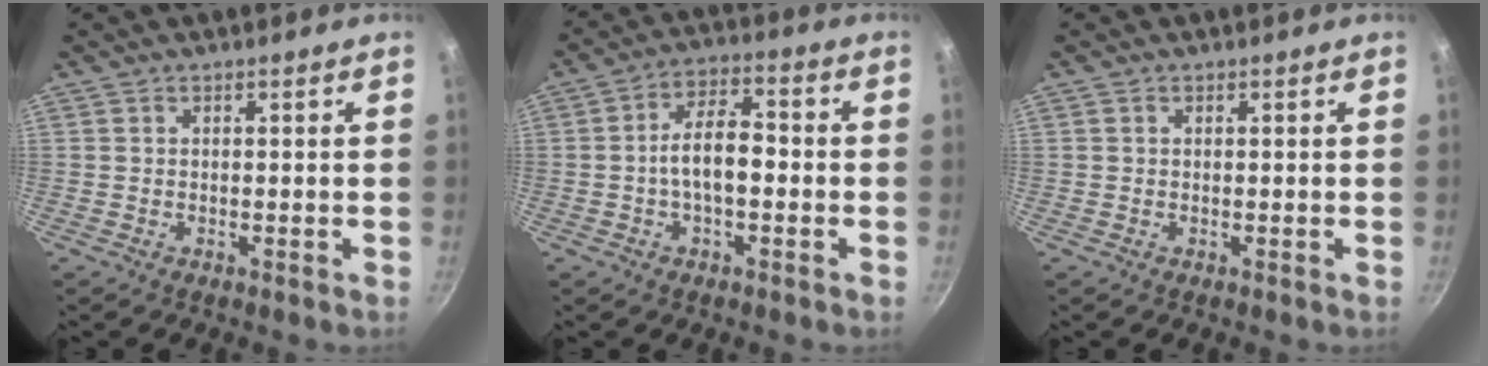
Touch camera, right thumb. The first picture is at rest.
{"total": 8.3, "force": [-1.1, 4.2, 7.1], "torque": [-0.108, 0.033, -0.025]}
{"total": 0.0}